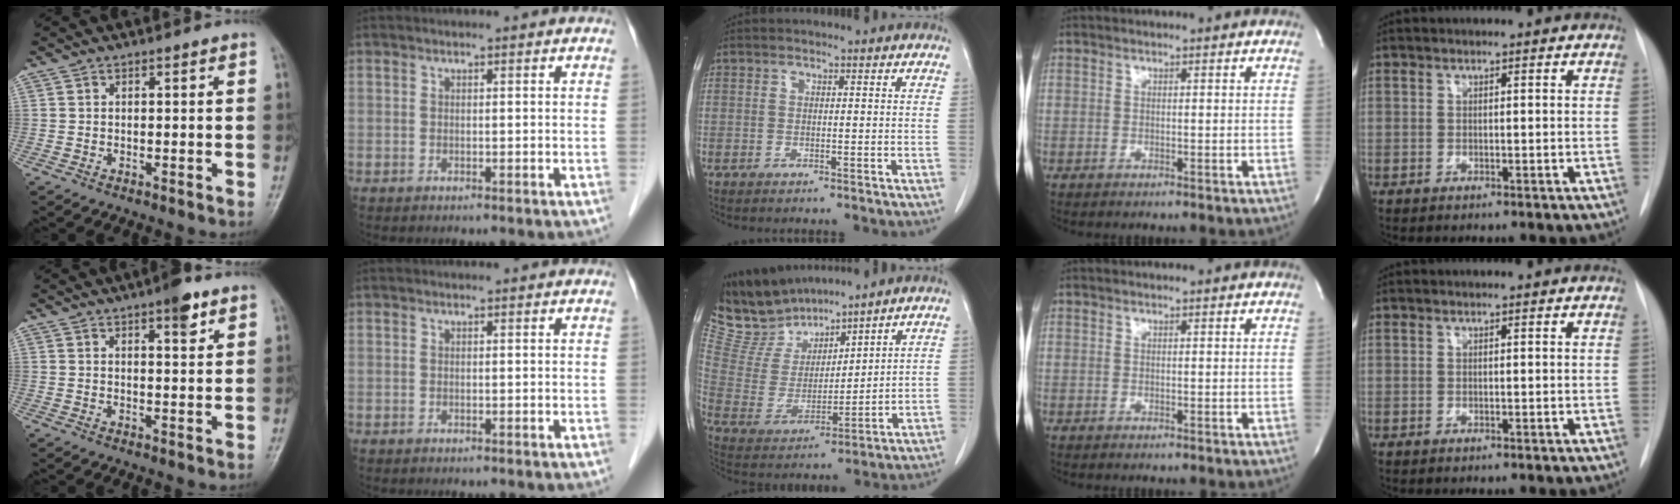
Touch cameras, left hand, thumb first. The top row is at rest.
{"thumb": {"total": 4.9, "force": [3.0, 1.4, 3.6], "torque": [-0.041, -0.015, 0.040]}, "middle": {"total": 11.1, "force": [10.6, 2.5, 1.9], "torque": [-0.060, 0.009, 0.227]}}